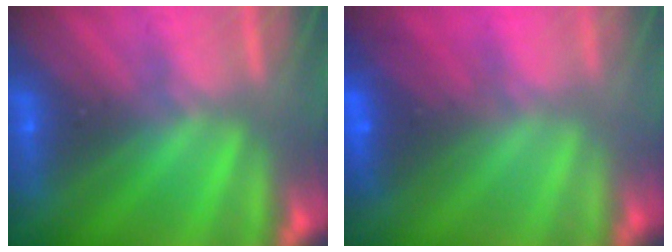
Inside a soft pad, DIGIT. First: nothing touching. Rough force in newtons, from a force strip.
{"total": 2.8}